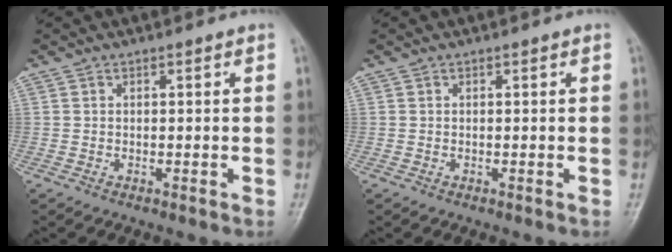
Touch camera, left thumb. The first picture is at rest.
{"total": 0.0}